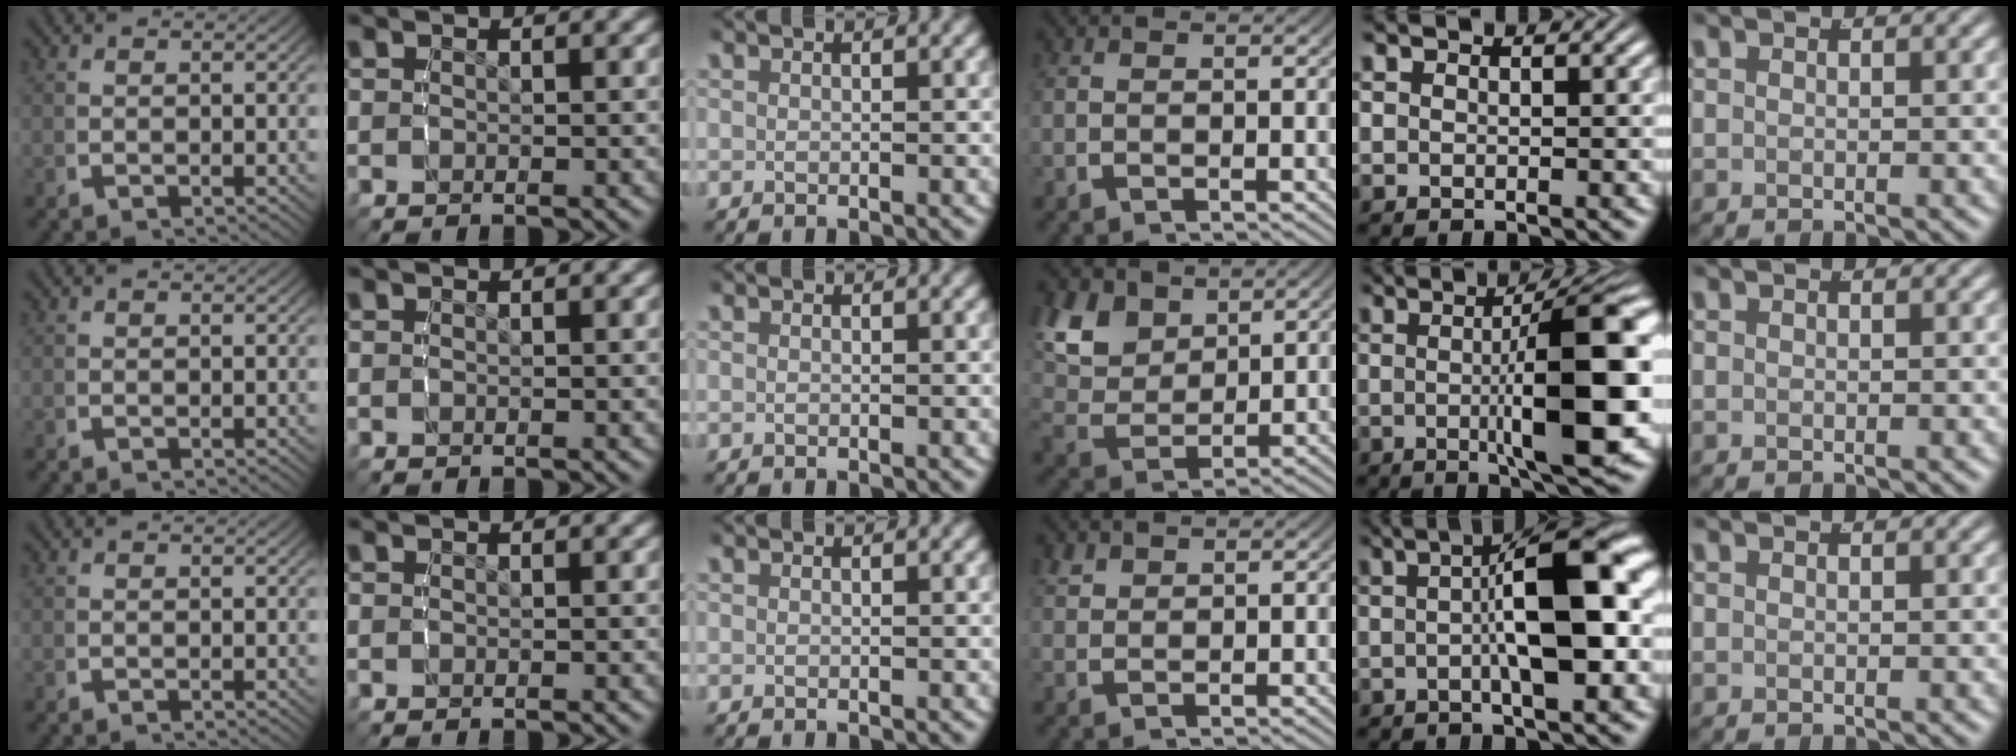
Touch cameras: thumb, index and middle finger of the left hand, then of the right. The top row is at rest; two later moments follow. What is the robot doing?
{"motion": "lift_and_place", "object": "markers"}